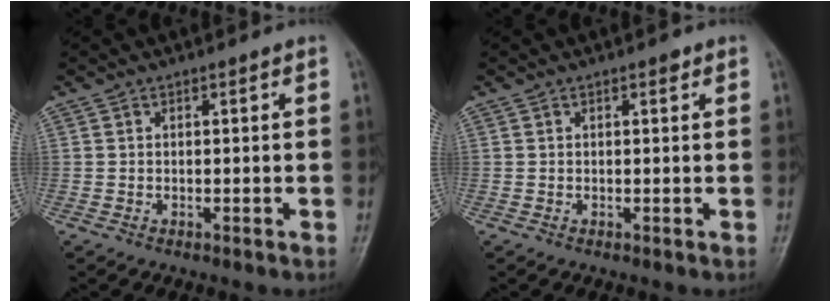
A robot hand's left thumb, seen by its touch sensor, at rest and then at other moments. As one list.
[{"total": 0.7, "force": [0.5, 0.4, 0.4], "torque": [-0.002, 0.000, 0.003]}]